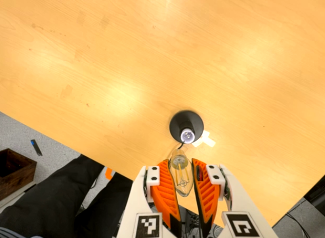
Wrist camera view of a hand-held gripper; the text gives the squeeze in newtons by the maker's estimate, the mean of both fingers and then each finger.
{"total": 20.4, "left": 25.5, "right": 15.4}